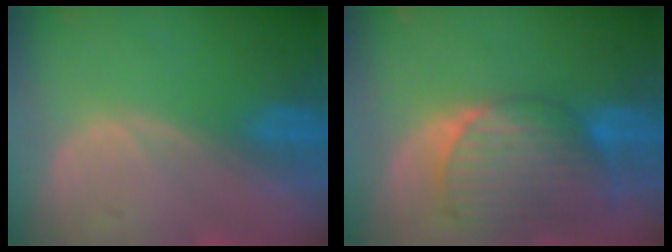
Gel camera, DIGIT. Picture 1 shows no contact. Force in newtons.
{"total": 9.5, "press": 8.4, "slide": 4.4}